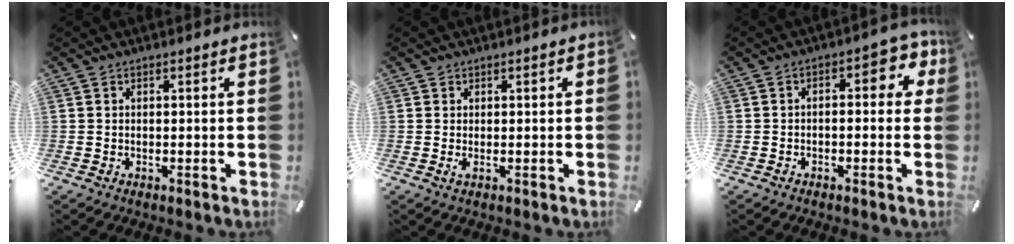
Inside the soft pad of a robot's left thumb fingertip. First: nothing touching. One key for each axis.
{"total": 1.0, "fx": -0.1, "fy": 0.5, "fz": 0.9, "tx": -0.015, "ty": -0.001, "tz": -0.001}
{"total": 5.9, "fx": 0.0, "fy": 3.1, "fz": 5.0, "tx": -0.073, "ty": 0.004, "tz": -0.008}